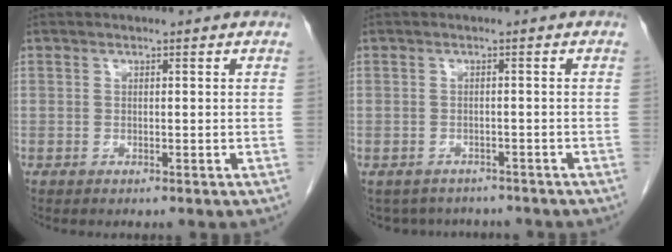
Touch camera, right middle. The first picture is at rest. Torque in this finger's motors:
{"motor_torque": [-0.05, 0.05, -0.12, -0.02]}